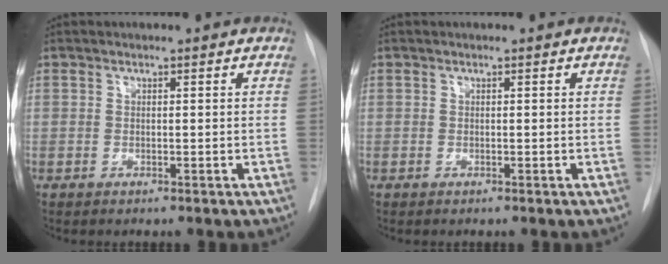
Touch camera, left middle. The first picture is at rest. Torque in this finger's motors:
{"motor_torque": [-0.03, 0.03, 0.00, 0.00]}